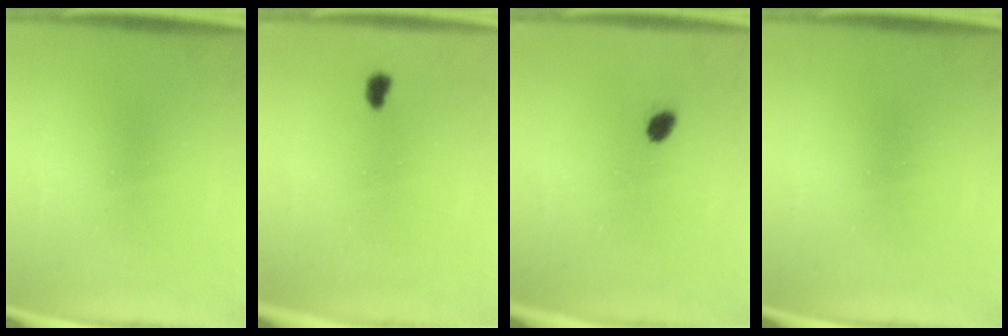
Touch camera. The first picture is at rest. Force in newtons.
{"total": 1.3}
{"total": 2.0}
{"total": 0.0}